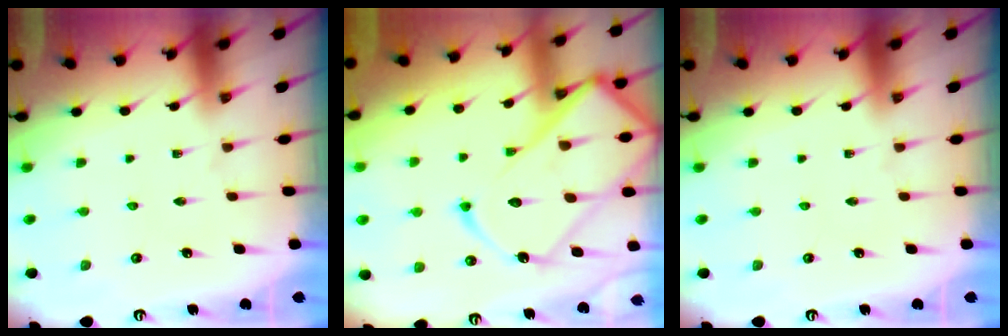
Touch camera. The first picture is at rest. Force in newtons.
{"total": 22.0, "press": 21.9, "slide": 1.9}
{"total": 0.0}